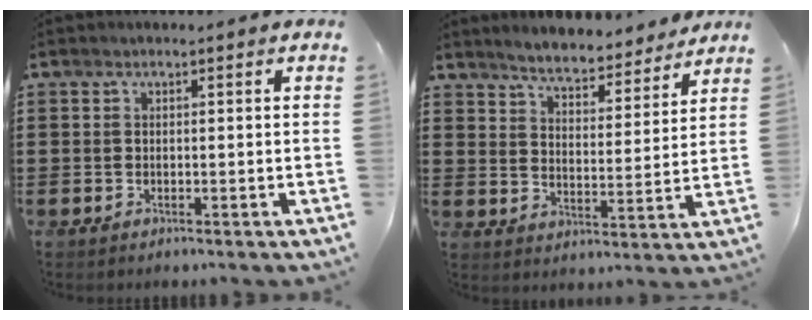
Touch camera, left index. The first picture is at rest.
{"total": 5.4, "force": [5.3, 0.2, 1.2], "torque": [-0.047, -0.031, 0.090]}